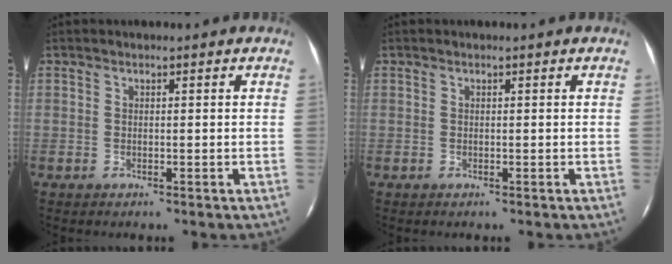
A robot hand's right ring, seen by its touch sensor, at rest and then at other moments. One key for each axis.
{"total": 0.0}